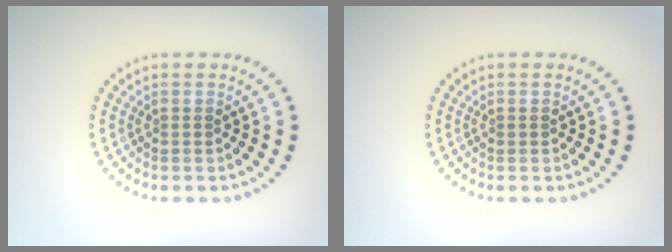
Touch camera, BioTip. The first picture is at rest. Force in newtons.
{"total": 0.0}